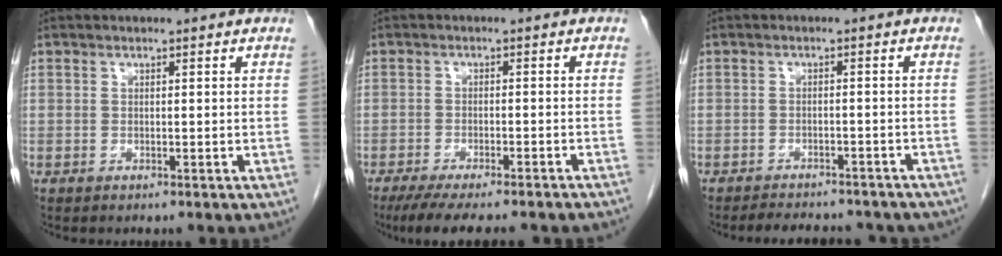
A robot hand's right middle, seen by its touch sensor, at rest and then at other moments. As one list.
[{"total": 13.6, "force": [-11.8, 1.6, 6.7], "torque": [-0.094, -0.021, -0.157]}, {"total": 11.4, "force": [-10.2, 3.4, 4.0], "torque": [-0.058, 0.003, -0.112]}]